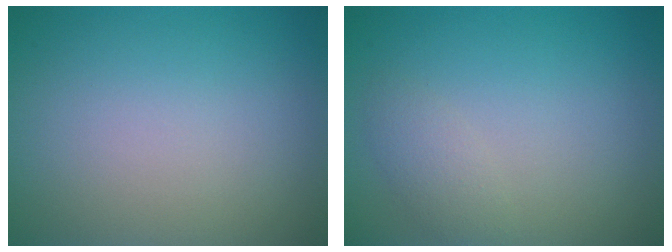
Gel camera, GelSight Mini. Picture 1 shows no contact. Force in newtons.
{"total": 1.5, "press": 1.5, "slide": 0.1}